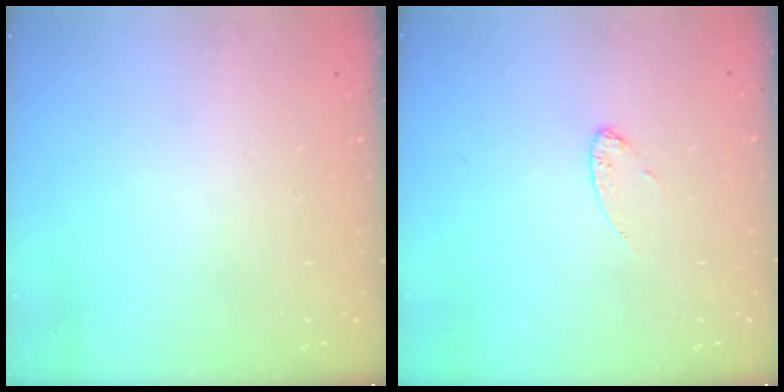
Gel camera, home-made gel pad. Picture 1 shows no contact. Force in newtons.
{"total": 5.7, "press": 5.7, "slide": 0.4}